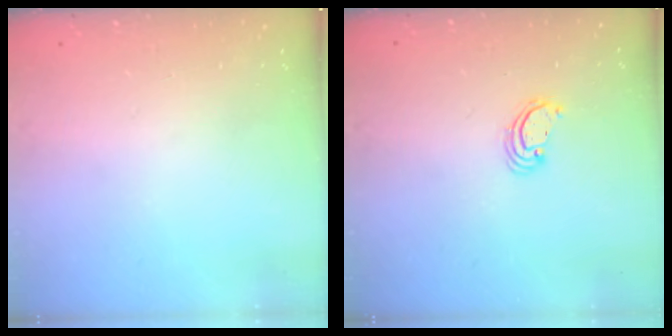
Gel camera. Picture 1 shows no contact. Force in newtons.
{"total": 2.2, "press": 2.2, "slide": 0.1}